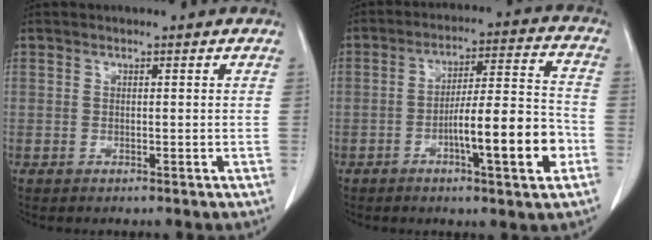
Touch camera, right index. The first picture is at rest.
{"total": 12.8, "force": [-4.5, 1.2, 11.9], "torque": [-0.188, 0.010, -0.068]}